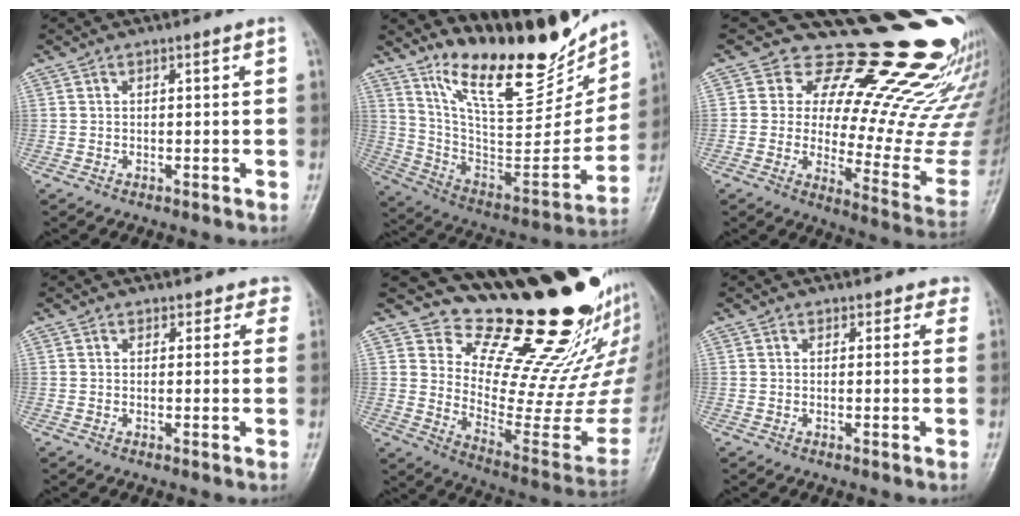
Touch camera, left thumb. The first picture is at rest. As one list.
[{"total": 24.1, "force": [18.2, 8.0, 13.5], "torque": [-0.160, -0.102, 0.309]}, {"total": 28.1, "force": [19.3, 10.0, 17.9], "torque": [-0.202, -0.120, 0.249]}, {"total": 3.9, "force": [3.4, 2.0, -0.3], "torque": [0.044, -0.016, 0.017]}, {"total": 23.3, "force": [19.3, 5.7, 11.8], "torque": [-0.118, -0.177, 0.288]}, {"total": 3.1, "force": [2.6, 1.6, -0.3], "torque": [0.035, -0.013, 0.011]}]